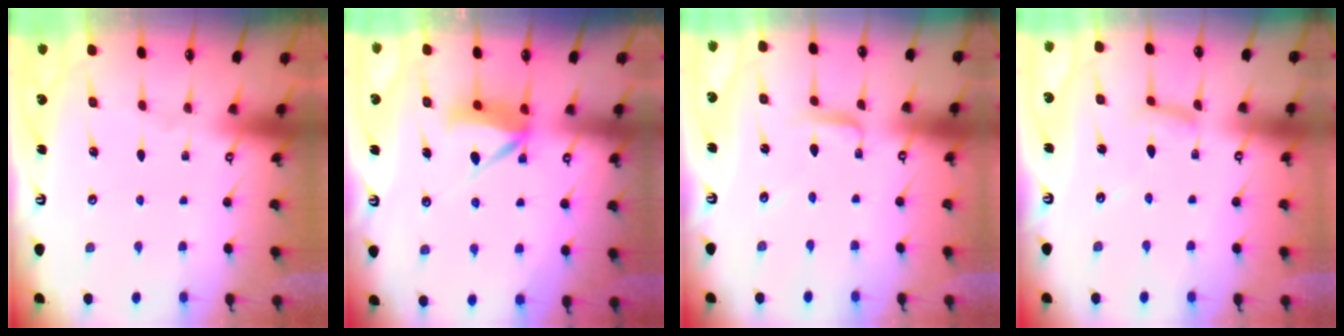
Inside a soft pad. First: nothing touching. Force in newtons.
{"total": 6.7, "press": 6.7, "slide": 0.7}
{"total": 3.2, "press": 3.2, "slide": 0.0}
{"total": 6.0, "press": 6.0, "slide": 0.5}